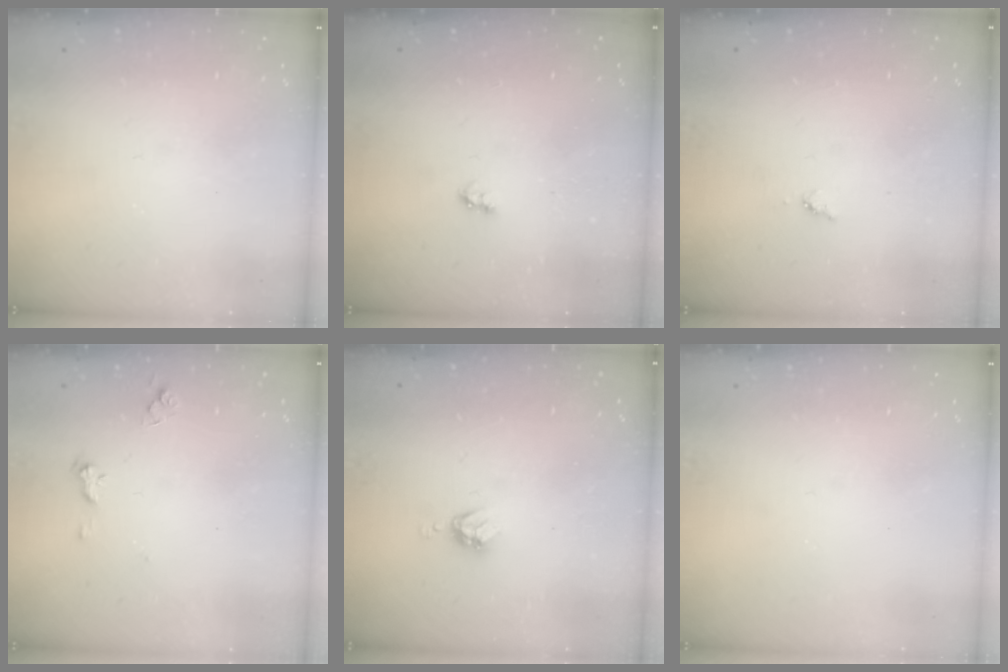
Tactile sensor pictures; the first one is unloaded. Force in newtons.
{"total": 2.6, "press": 2.6, "slide": 0.4}
{"total": 3.8, "press": 3.7, "slide": 0.5}
{"total": 5.3, "press": 5.2, "slide": 0.7}
{"total": 3.6, "press": 3.6, "slide": 0.2}
{"total": 0.0}